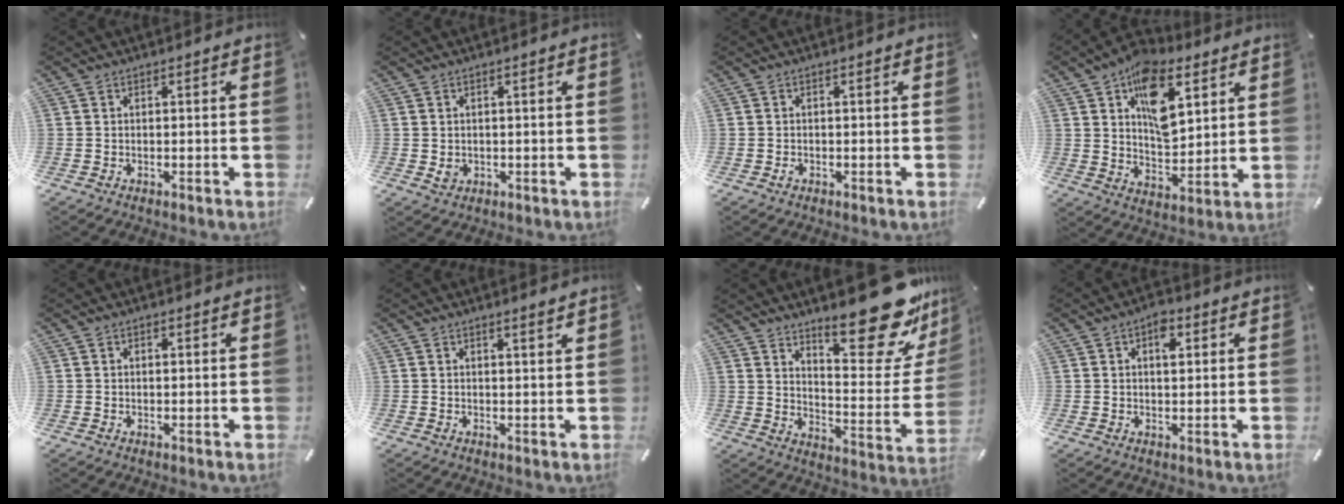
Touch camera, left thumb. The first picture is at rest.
{"total": 1.9, "force": [0.1, 1.8, 0.8], "torque": [-0.006, -0.001, 0.001]}
{"total": 0.6, "force": [-0.2, 0.4, 0.4], "torque": [-0.006, 0.000, -0.005]}
{"total": 14.8, "force": [7.0, 8.7, 9.7], "torque": [-0.146, -0.022, 0.125]}
{"total": 0.7, "force": [0.2, 0.6, 0.3], "torque": [-0.007, 0.002, 0.002]}
{"total": 1.4, "force": [1.1, 0.0, 0.8], "torque": [-0.015, -0.002, 0.020]}
{"total": 25.7, "force": [18.2, 8.7, 15.9], "torque": [-0.195, -0.141, 0.297]}
{"total": 4.8, "force": [1.7, 2.8, 3.5], "torque": [-0.043, -0.004, 0.021]}